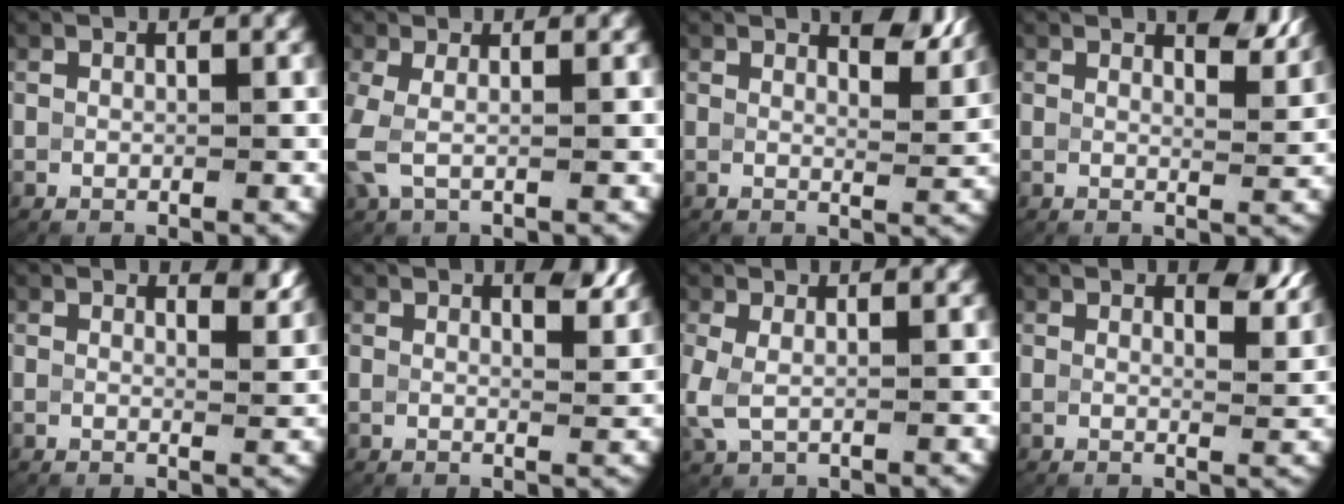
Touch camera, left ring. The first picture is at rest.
{"total": 2.5, "force": [0.2, 1.2, 2.1], "torque": [-0.071, -0.009, 0.009]}
{"total": 3.7, "force": [3.0, 0.5, 2.1], "torque": [-0.032, -0.008, 0.046]}
{"total": 3.5, "force": [2.9, 0.4, 1.9], "torque": [-0.031, -0.009, 0.045]}
{"total": 2.4, "force": [1.9, 0.4, 1.4], "torque": [-0.017, -0.011, 0.031]}
{"total": 2.5, "force": [1.8, 0.3, 1.8], "torque": [-0.024, -0.009, 0.028]}
{"total": 2.6, "force": [0.1, 1.6, 2.1], "torque": [-0.066, -0.014, 0.013]}
{"total": 3.0, "force": [2.2, 0.6, 2.0], "torque": [-0.026, -0.010, 0.034]}